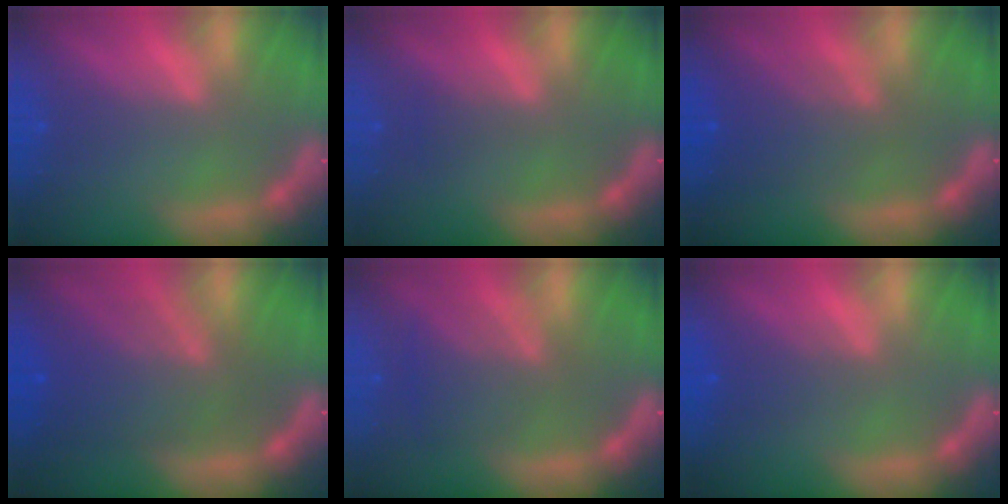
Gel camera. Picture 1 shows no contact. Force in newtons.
{"total": 1.0}
{"total": 4.6}
{"total": 8.0}
{"total": 4.6}
{"total": 2.5}